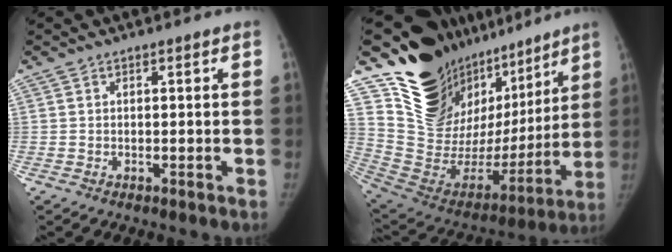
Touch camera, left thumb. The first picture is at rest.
{"total": 30.3, "force": [20.2, 17.4, 14.4], "torque": [-0.193, -0.075, 0.334]}